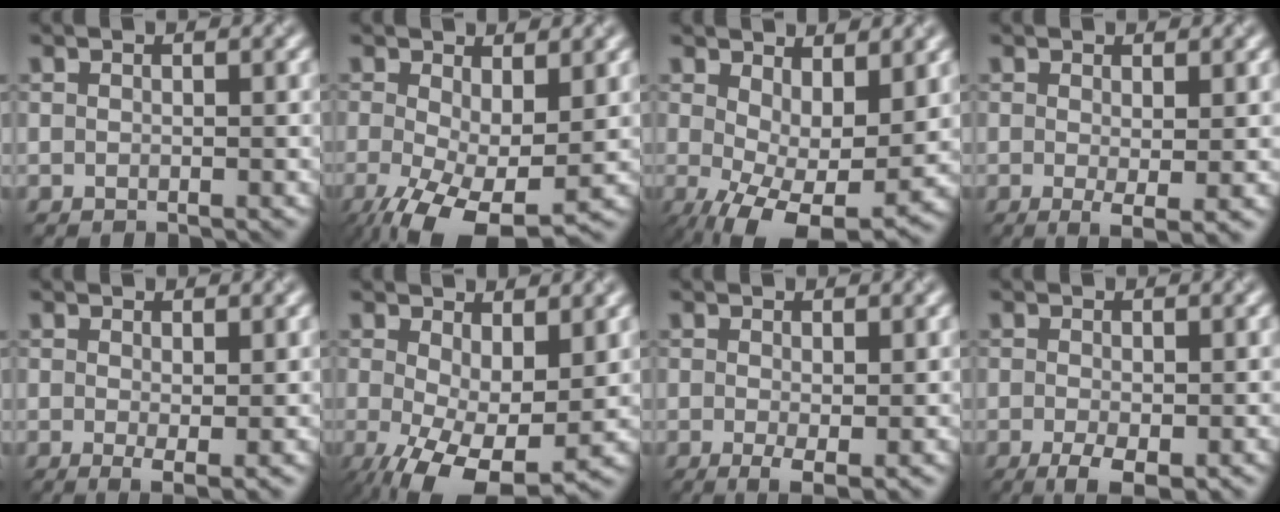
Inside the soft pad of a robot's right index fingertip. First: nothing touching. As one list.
[{"total": 8.3, "force": [-2.5, 3.7, 6.9], "torque": [-0.149, -0.028, -0.033]}, {"total": 8.7, "force": [-0.5, 3.9, 7.7], "torque": [-0.129, -0.017, 0.001]}, {"total": 2.1, "force": [0.0, 0.3, 2.1], "torque": [-0.033, -0.013, 0.002]}, {"total": 1.8, "force": [0.1, 0.3, 1.8], "torque": [-0.027, -0.012, 0.003]}, {"total": 9.2, "force": [-2.2, 4.3, 7.9], "torque": [-0.151, -0.026, -0.026]}, {"total": 2.1, "force": [-0.3, 0.5, 2.0], "torque": [-0.035, -0.012, -0.004]}, {"total": 3.3, "force": [-1.2, 1.3, 2.8], "torque": [-0.047, -0.011, -0.017]}]